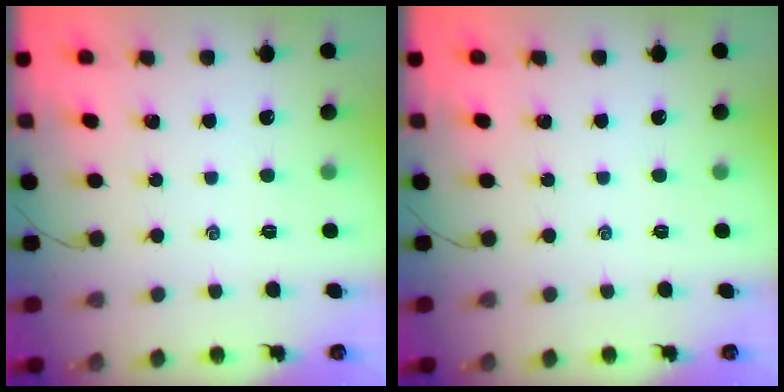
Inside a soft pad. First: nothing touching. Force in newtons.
{"total": 0.0}